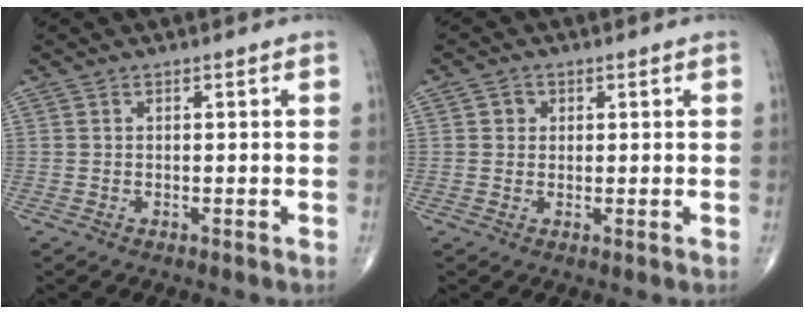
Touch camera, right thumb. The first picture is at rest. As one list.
[{"total": 2.1, "force": [0.6, 1.9, 0.7], "torque": [0.000, 0.000, 0.005]}]